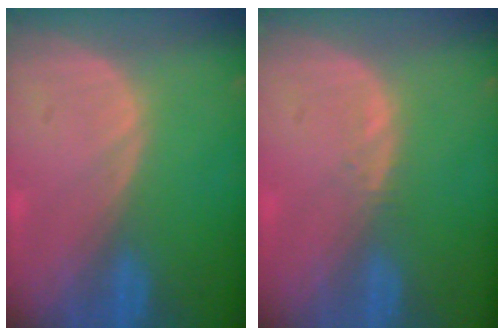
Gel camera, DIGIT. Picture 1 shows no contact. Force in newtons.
{"total": 0.7, "press": 0.7, "slide": 0.1}